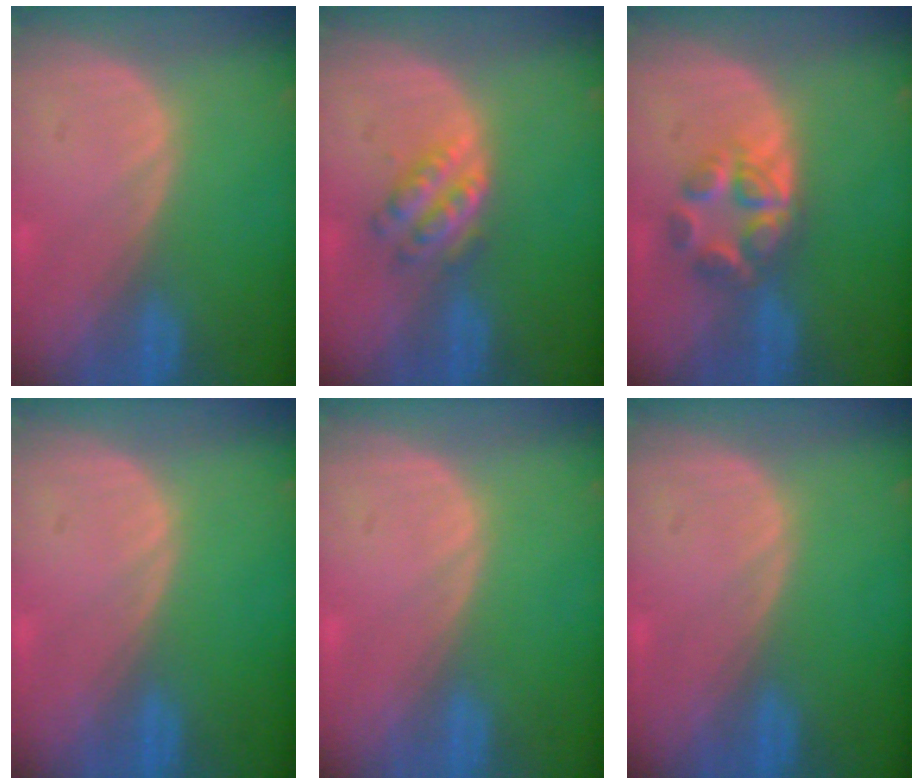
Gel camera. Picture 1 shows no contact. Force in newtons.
{"total": 4.6, "press": 4.5, "slide": 1.0}
{"total": 5.9, "press": 5.5, "slide": 2.2}
{"total": 0.0}
{"total": 0.0}
{"total": 0.0}